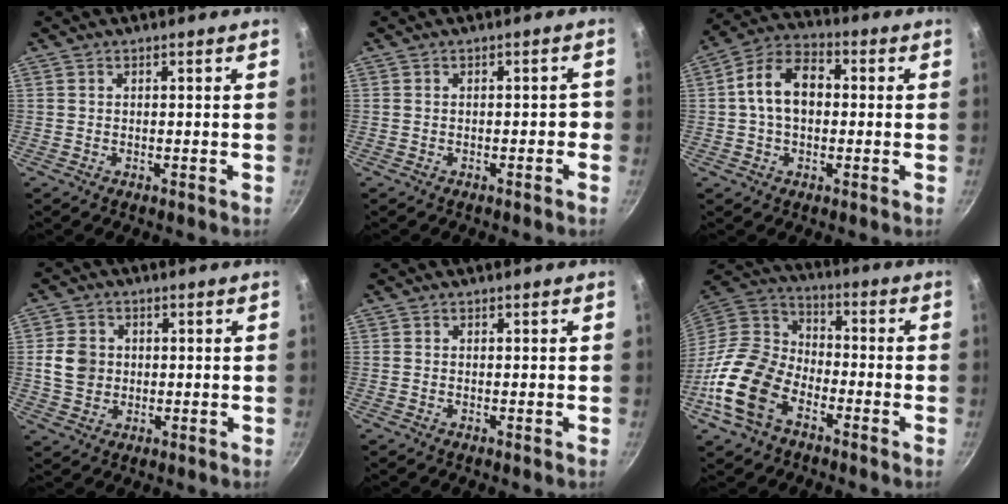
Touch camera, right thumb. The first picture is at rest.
{"total": 1.7, "force": [-0.7, 0.9, 1.3], "torque": [-0.008, 0.017, -0.007]}
{"total": 10.8, "force": [0.6, 7.3, 8.0], "torque": [-0.115, 0.030, -0.006]}
{"total": 6.3, "force": [0.2, 5.5, 3.1], "torque": [-0.039, 0.004, 0.001]}
{"total": 0.0}
{"total": 17.2, "force": [-8.0, 10.9, 10.6], "torque": [-0.192, 0.053, -0.176]}